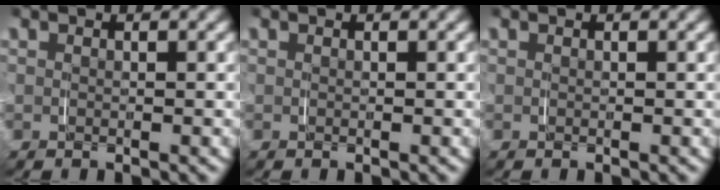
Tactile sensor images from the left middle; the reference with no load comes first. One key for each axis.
{"total": 0.0}
{"total": 0.0}